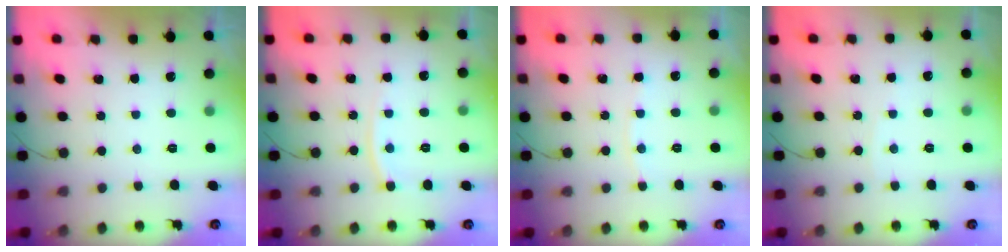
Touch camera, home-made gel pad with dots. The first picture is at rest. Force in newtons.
{"total": 7.0, "press": 6.9, "slide": 1.0}
{"total": 2.9, "press": 2.8, "slide": 0.4}
{"total": 2.9, "press": 2.9, "slide": 0.4}